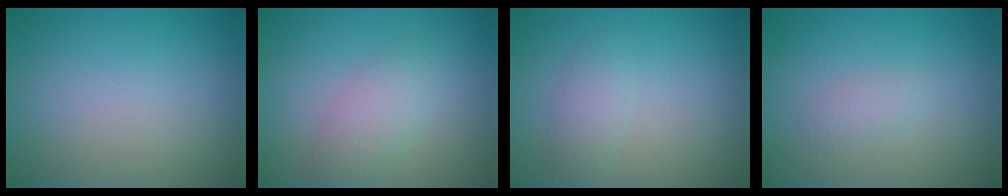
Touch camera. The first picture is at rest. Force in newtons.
{"total": 3.0, "press": 3.0, "slide": 0.1}
{"total": 1.6, "press": 1.6, "slide": 0.0}
{"total": 1.2, "press": 1.2, "slide": 0.0}